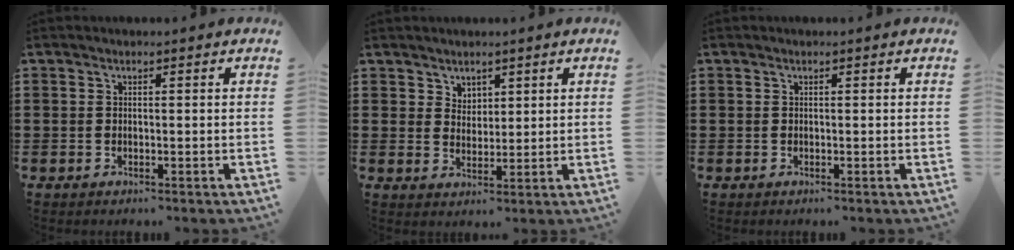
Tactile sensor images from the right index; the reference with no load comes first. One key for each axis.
{"total": 3.0, "fx": 2.3, "fy": 1.9, "fz": 0.0, "tx": -0.008, "ty": 0.005, "tz": 0.044}
{"total": 0.0}